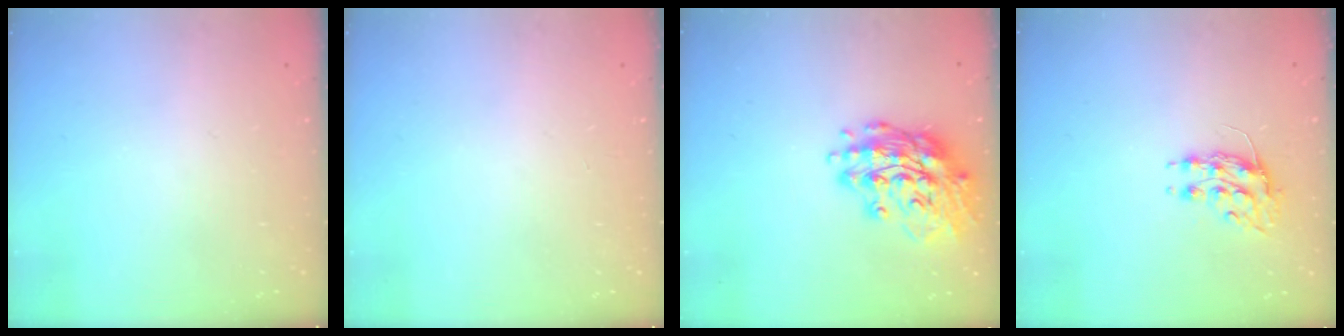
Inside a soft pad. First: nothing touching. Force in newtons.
{"total": 0.0}
{"total": 16.9, "press": 16.6, "slide": 3.1}
{"total": 8.1, "press": 8.1, "slide": 0.7}